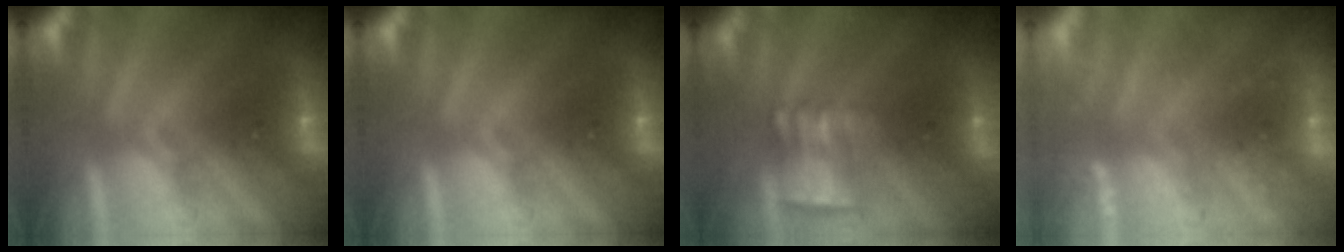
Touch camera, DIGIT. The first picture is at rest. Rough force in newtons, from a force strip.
{"total": 0.0}
{"total": 8.5}
{"total": 2.4}